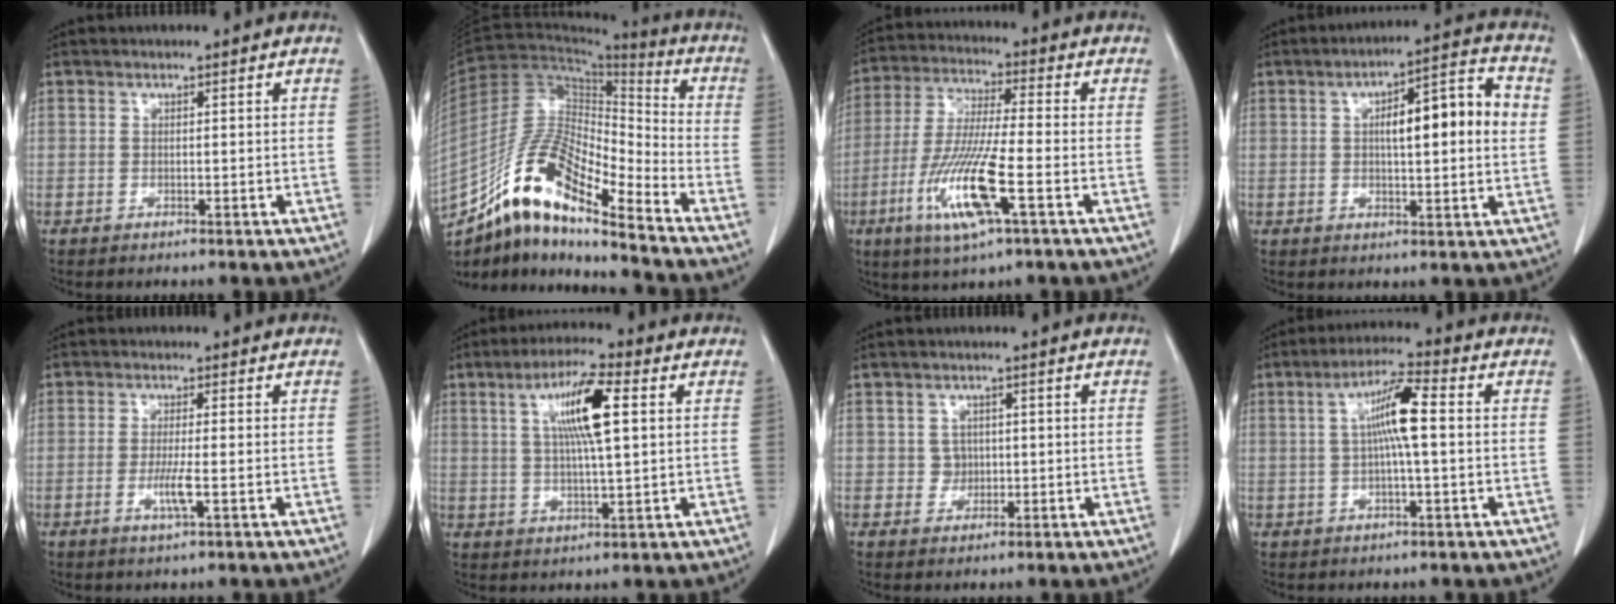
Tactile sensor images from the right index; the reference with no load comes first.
{"total": 15.7, "force": [-12.0, 2.7, 9.7], "torque": [-0.186, 0.024, -0.218]}
{"total": 13.0, "force": [-4.8, 0.8, 12.1], "torque": [-0.250, -0.021, -0.088]}
{"total": 11.7, "force": [2.0, 2.4, 11.3], "torque": [-0.167, 0.028, 0.025]}
{"total": 3.4, "force": [-0.9, -0.1, 3.3], "torque": [-0.065, -0.007, -0.015]}
{"total": 9.5, "force": [2.7, 1.0, 9.1], "torque": [-0.169, 0.010, 0.047]}
{"total": 1.9, "force": [0.2, 1.9, 0.5], "torque": [-0.001, 0.006, 0.007]}
{"total": 7.5, "force": [0.8, 0.6, 7.5], "torque": [-0.140, 0.013, 0.008]}